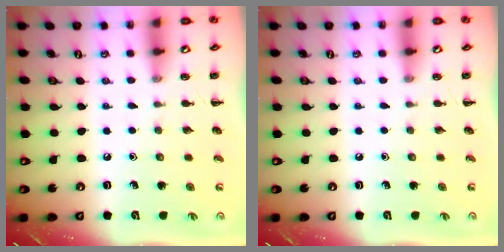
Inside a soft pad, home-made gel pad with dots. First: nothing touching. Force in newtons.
{"total": 0.0}